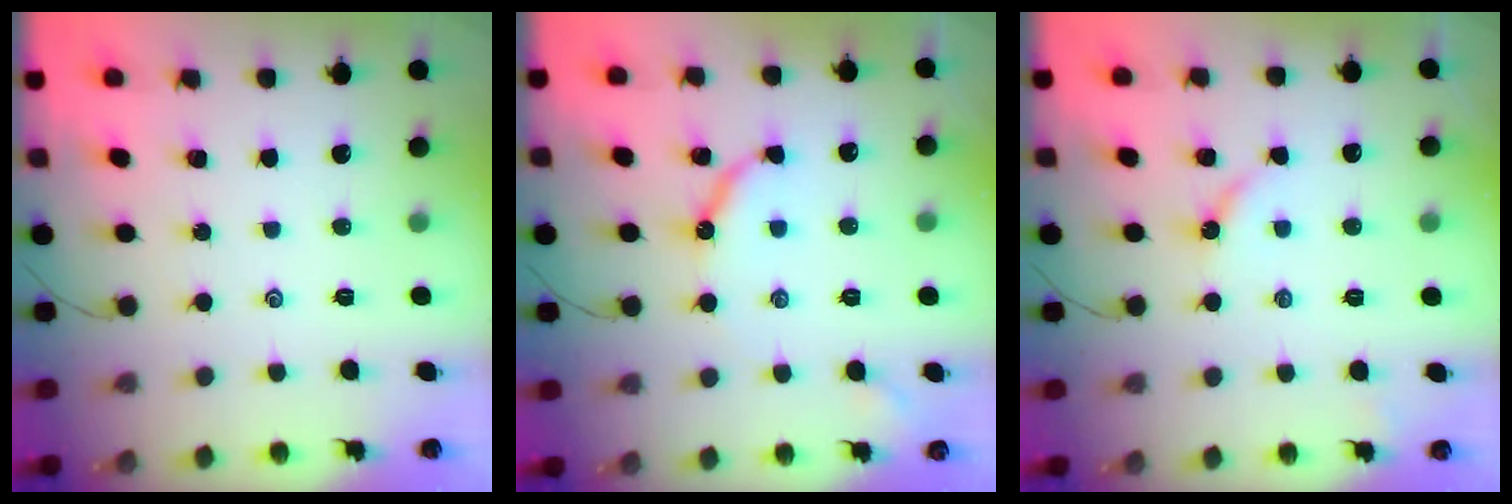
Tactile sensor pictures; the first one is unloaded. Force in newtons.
{"total": 8.3, "press": 8.2, "slide": 0.8}
{"total": 3.5, "press": 3.5, "slide": 0.4}